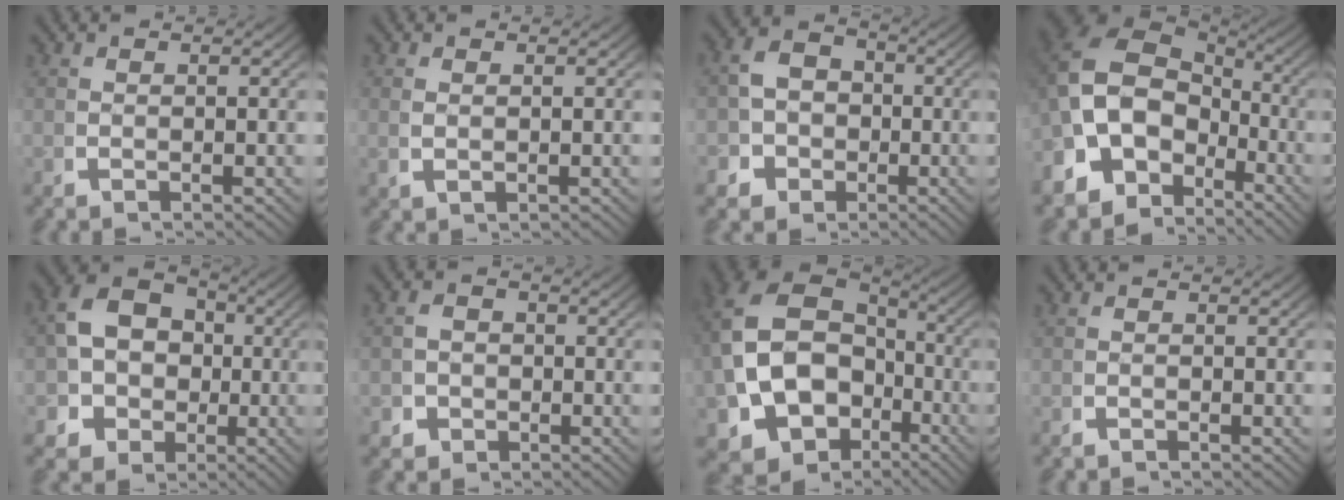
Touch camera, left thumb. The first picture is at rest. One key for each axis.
{"total": 0.8, "fx": 0.4, "fy": 0.3, "fz": 0.6, "tx": -0.019, "ty": -0.003, "tz": 0.018}
{"total": 8.1, "fx": -1.9, "fy": 7.1, "fz": 3.3, "tx": -0.063, "ty": -0.018, "tz": -0.035}
{"total": 15.9, "fx": -1.3, "fy": 11.7, "fz": 10.7, "tx": -0.247, "ty": -0.049, "tz": -0.011}
{"total": 12.0, "fx": -1.7, "fy": 10.7, "fz": 5.3, "tx": -0.119, "ty": -0.034, "tz": -0.029}
{"total": 3.1, "fx": -1.5, "fy": 2.6, "fz": 0.8, "tx": -0.010, "ty": -0.012, "tz": -0.025}
{"total": 17.3, "fx": -2.6, "fy": 13.3, "fz": 10.8, "tx": -0.259, "ty": -0.075, "tz": -0.014}
{"total": 0.6, "fx": -0.6, "fy": 0.0, "fz": 0.0, "tx": 0.002, "ty": -0.002, "tz": -0.013}